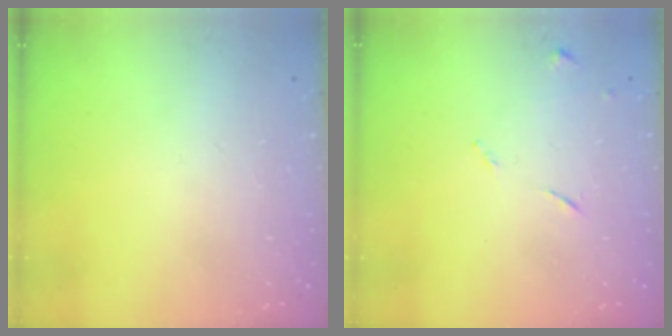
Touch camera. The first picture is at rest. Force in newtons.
{"total": 6.3, "press": 6.3, "slide": 0.6}